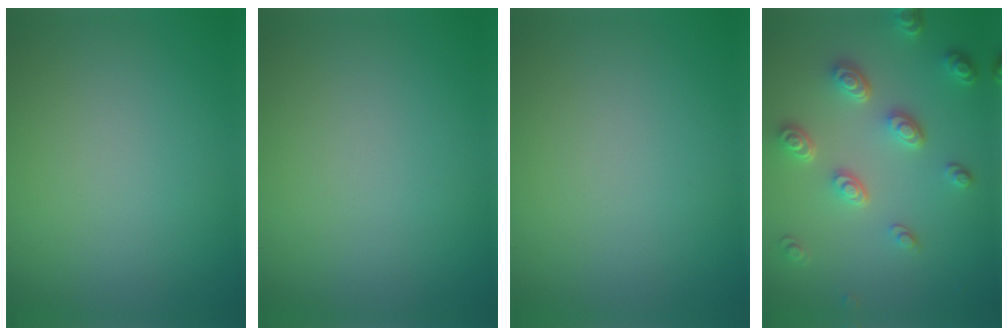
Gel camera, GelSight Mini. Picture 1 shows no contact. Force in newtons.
{"total": 0.0}
{"total": 0.0}
{"total": 4.7, "press": 3.6, "slide": 3.0}